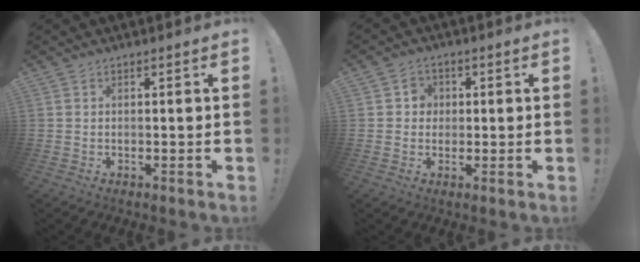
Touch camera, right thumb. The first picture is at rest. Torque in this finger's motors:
{"motor_torque": [0.06, -0.04, 0.08, 0.15, 0.00]}